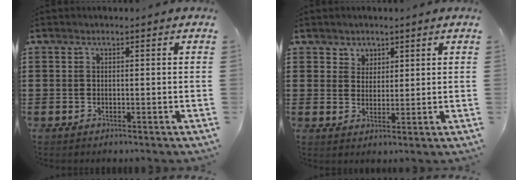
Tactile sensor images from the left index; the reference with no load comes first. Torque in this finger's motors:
{"motor_torque": [0.24, -0.21, 0.02, 0.00]}